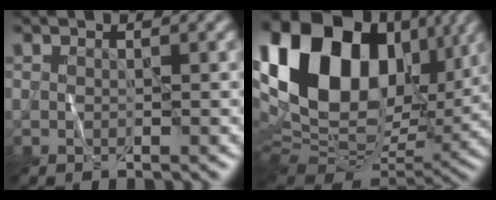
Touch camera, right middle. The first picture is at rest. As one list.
[{"total": 19.9, "force": [6.5, 13.1, 13.5], "torque": [-0.276, 0.032, 0.119]}]